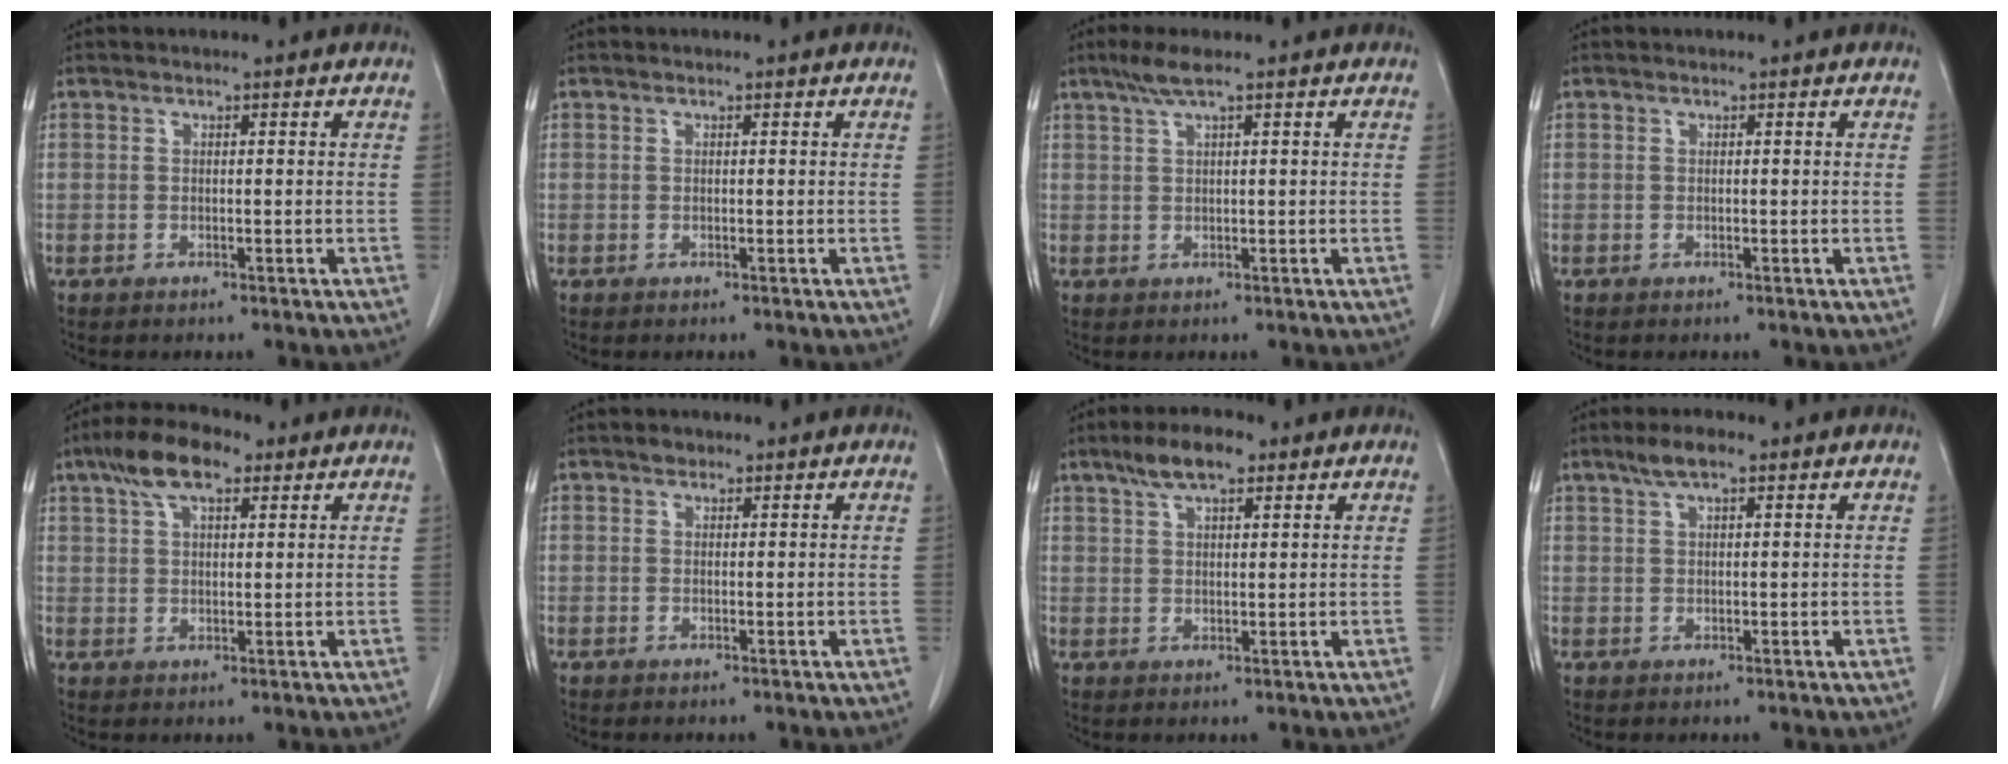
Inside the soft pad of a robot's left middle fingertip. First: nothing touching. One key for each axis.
{"total": 0.0}
{"total": 3.1, "fx": 2.0, "fy": -0.1, "fz": 2.3, "tx": -0.059, "ty": 0.008, "tz": 0.044}
{"total": 0.0}
{"total": 8.2, "fx": 4.9, "fy": 3.0, "fz": 5.8, "tx": -0.114, "ty": 0.024, "tz": 0.086}
{"total": 1.1, "fx": 0.8, "fy": 0.7, "fz": 0.3, "tx": -0.007, "ty": 0.002, "tz": 0.012}
{"total": 6.2, "fx": 4.1, "fy": 1.8, "fz": 4.3, "tx": -0.085, "ty": 0.014, "tz": 0.072}
{"total": 3.7, "fx": 2.4, "fy": 0.9, "fz": 2.6, "tx": -0.055, "ty": 0.011, "tz": 0.046}